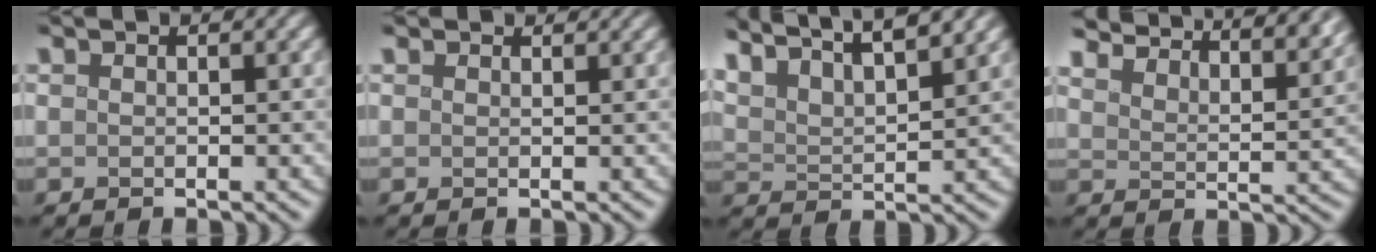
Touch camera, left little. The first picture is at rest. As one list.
[{"total": 1.6, "force": [1.5, 0.5, 0.4], "torque": [0.001, 0.003, 0.006]}, {"total": 11.6, "force": [9.1, 3.8, 6.2], "torque": [-0.118, 0.036, 0.125]}, {"total": 11.5, "force": [10.2, 2.8, 4.5], "torque": [-0.064, 0.011, 0.114]}]